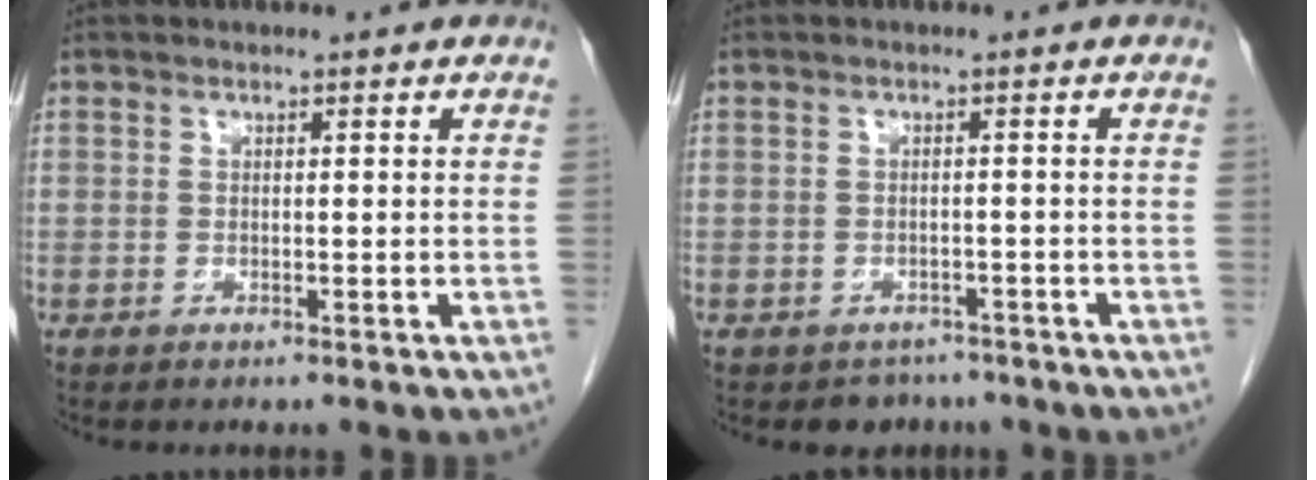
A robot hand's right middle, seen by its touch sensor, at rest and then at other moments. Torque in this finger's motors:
{"motor_torque": [0.03, -0.02, -0.03, 0.00]}